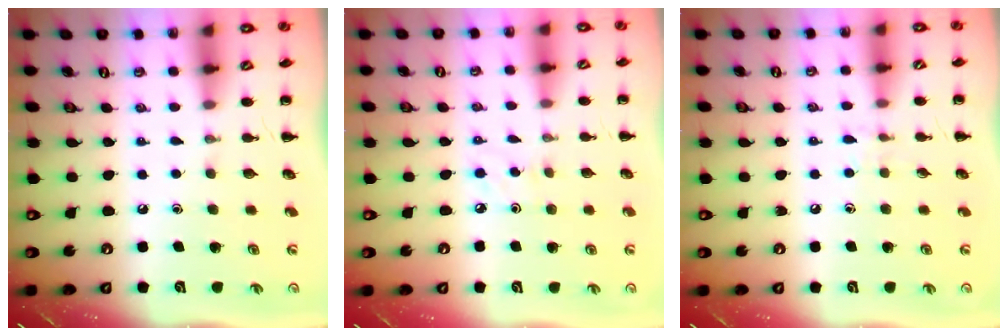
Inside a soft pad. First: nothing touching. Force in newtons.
{"total": 3.5, "press": 3.3, "slide": 1.0}
{"total": 5.4, "press": 5.0, "slide": 2.1}